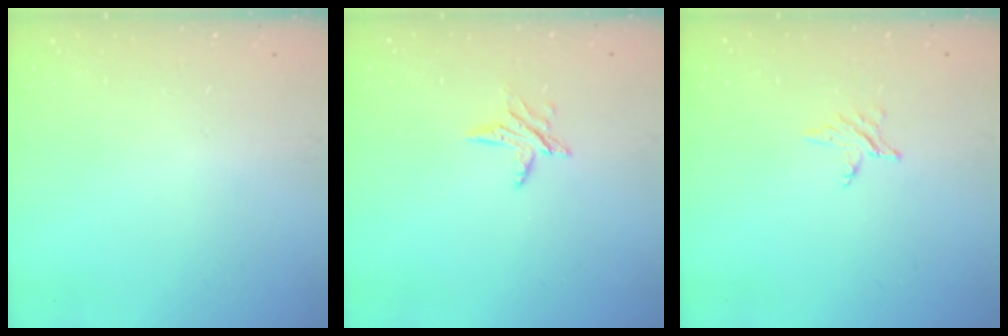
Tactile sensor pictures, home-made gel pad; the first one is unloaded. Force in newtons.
{"total": 6.1, "press": 6.1, "slide": 0.7}
{"total": 2.8, "press": 2.8, "slide": 0.3}